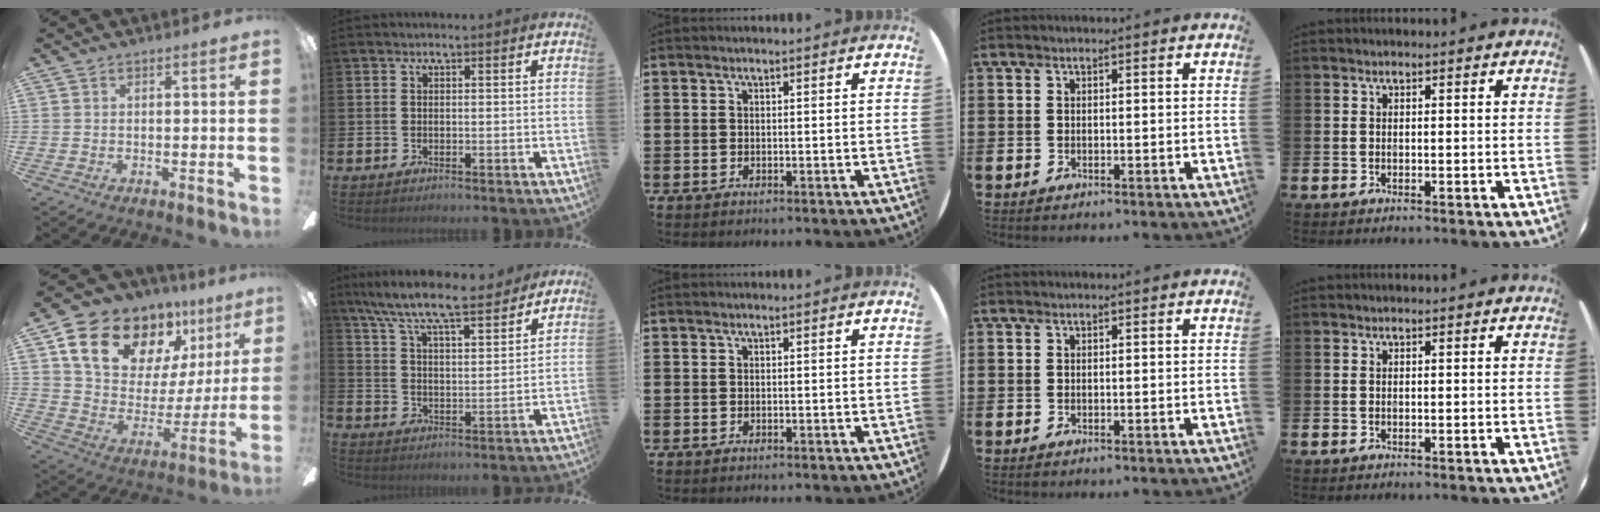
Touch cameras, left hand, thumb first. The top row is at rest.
{"thumb": {"total": 19.4, "force": [13.3, 11.4, 8.4], "torque": [-0.142, -0.086, 0.246]}, "index": {"total": 9.0, "force": [8.3, 1.1, 3.4], "torque": [-0.103, -0.054, 0.143]}}